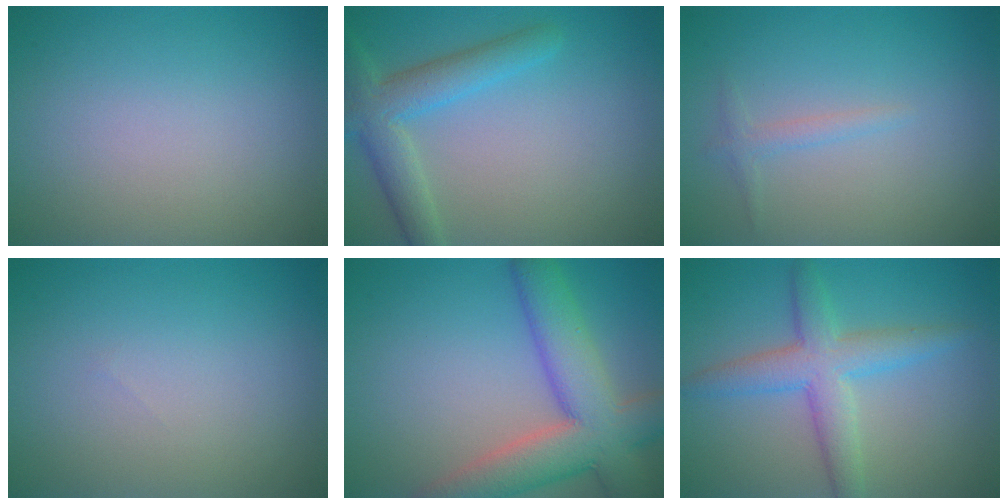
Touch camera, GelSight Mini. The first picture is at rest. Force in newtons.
{"total": 4.4, "press": 4.4, "slide": 0.2}
{"total": 1.1, "press": 1.1, "slide": 0.0}
{"total": 0.0}
{"total": 8.9, "press": 8.9, "slide": 0.4}
{"total": 4.7, "press": 4.7, "slide": 0.1}